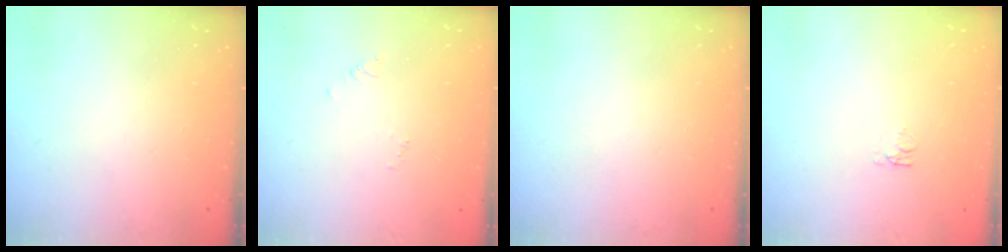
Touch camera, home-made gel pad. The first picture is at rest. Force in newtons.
{"total": 2.7, "press": 2.7, "slide": 0.2}
{"total": 0.0}
{"total": 4.1, "press": 4.1, "slide": 0.6}